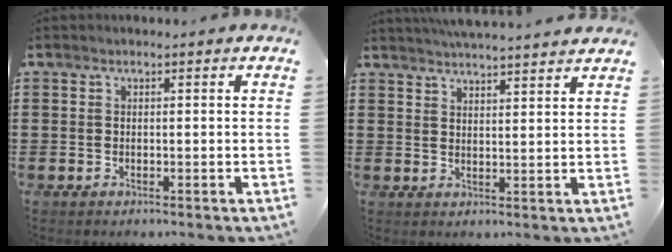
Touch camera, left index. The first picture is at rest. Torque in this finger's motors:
{"motor_torque": [1.08, -1.06, 0.19, 0.05]}